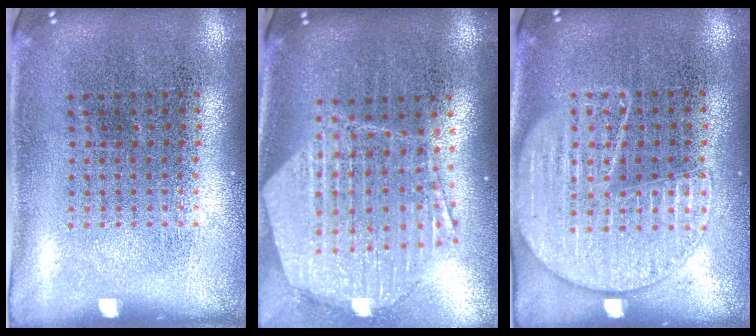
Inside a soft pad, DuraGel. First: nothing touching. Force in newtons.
{"total": 2.2, "press": 1.9, "slide": 1.1}
{"total": 1.4, "press": 1.4, "slide": 0.2}